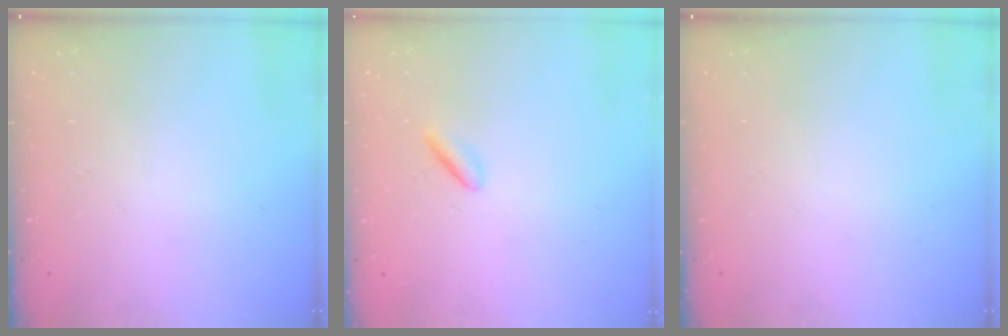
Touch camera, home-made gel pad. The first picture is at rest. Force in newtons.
{"total": 1.8, "press": 1.7, "slide": 0.8}
{"total": 0.0}